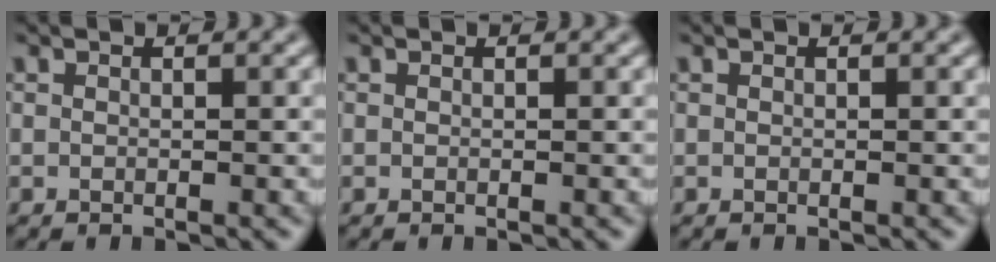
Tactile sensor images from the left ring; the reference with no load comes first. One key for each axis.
{"total": 0.0}
{"total": 0.0}